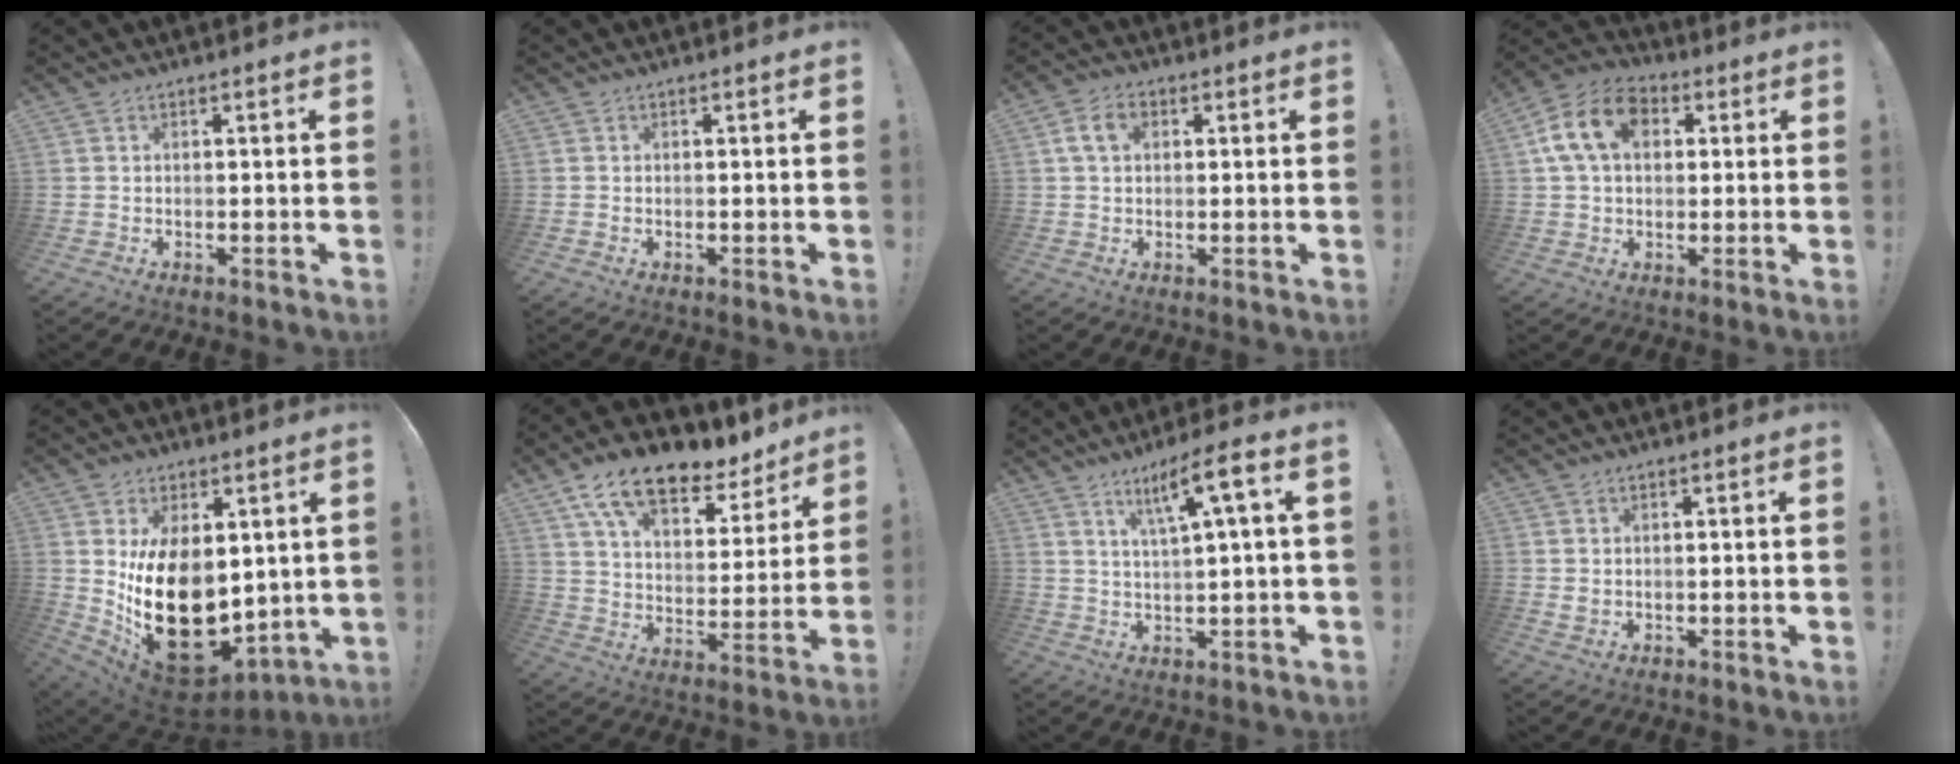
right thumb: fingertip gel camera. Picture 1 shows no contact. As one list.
[{"total": 0.0}, {"total": 6.8, "force": [2.1, 4.8, 4.4], "torque": [-0.081, 0.006, 0.039]}, {"total": 15.3, "force": [4.6, 10.8, 9.8], "torque": [-0.173, 0.002, 0.088]}, {"total": 22.9, "force": [-0.8, 15.4, 16.9], "torque": [-0.305, -0.016, 0.008]}, {"total": 16.3, "force": [11.3, 7.6, 9.0], "torque": [-0.153, -0.072, 0.200]}, {"total": 9.5, "force": [3.9, 0.1, 8.7], "torque": [-0.142, -0.014, 0.054]}, {"total": 1.6, "force": [0.6, 1.2, 0.9], "torque": [-0.018, 0.004, 0.011]}]